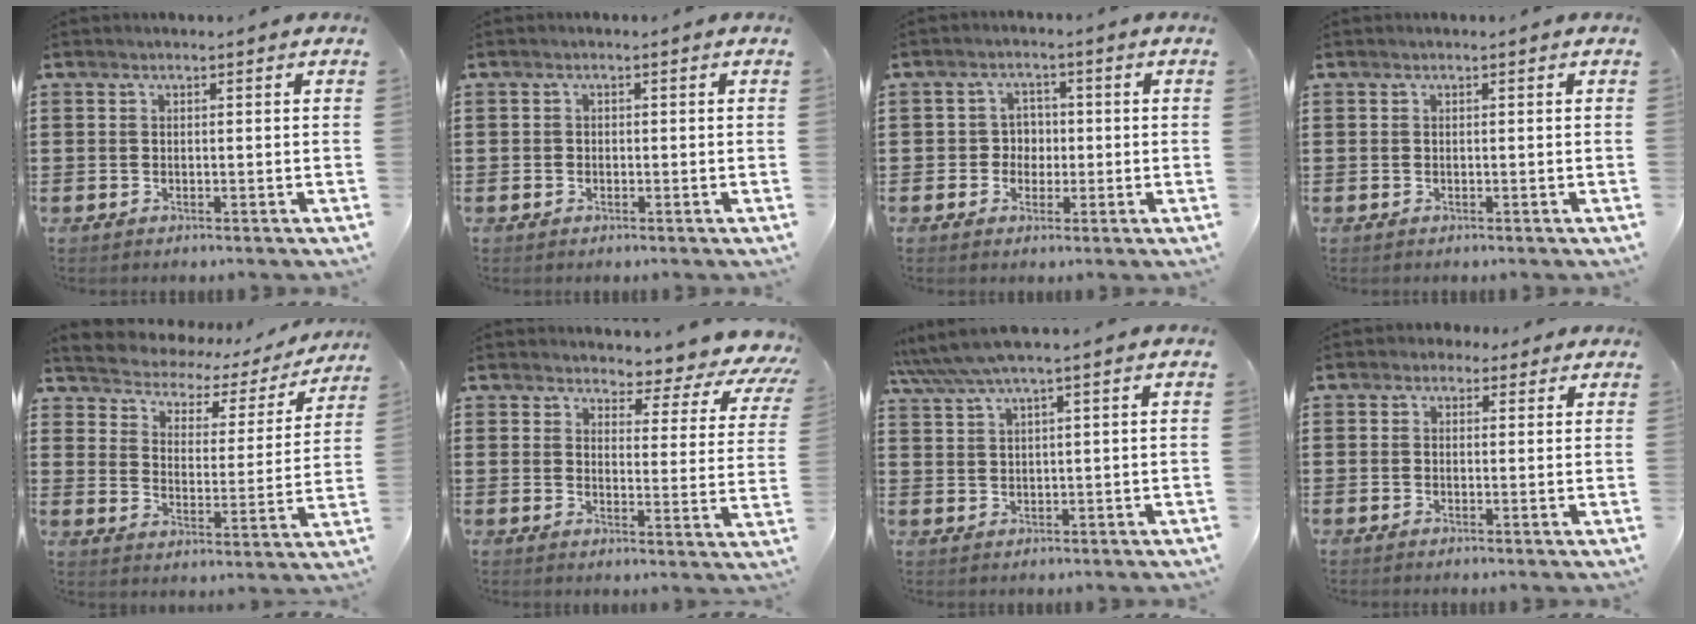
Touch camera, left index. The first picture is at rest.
{"total": 0.8, "force": [-0.3, 0.7, 0.1], "torque": [-0.005, 0.003, -0.008]}
{"total": 3.5, "force": [-0.5, 3.2, 1.2], "torque": [-0.037, 0.009, -0.016]}
{"total": 0.0}
{"total": 2.3, "force": [2.0, 1.2, 0.4], "torque": [-0.026, -0.021, 0.020]}
{"total": 4.1, "force": [3.6, 1.2, 1.6], "torque": [-0.038, -0.032, 0.053]}
{"total": 3.7, "force": [2.4, 0.1, 2.7], "torque": [-0.067, -0.003, 0.039]}
{"total": 1.7, "force": [0.8, 1.4, 0.3], "torque": [-0.004, 0.006, 0.013]}